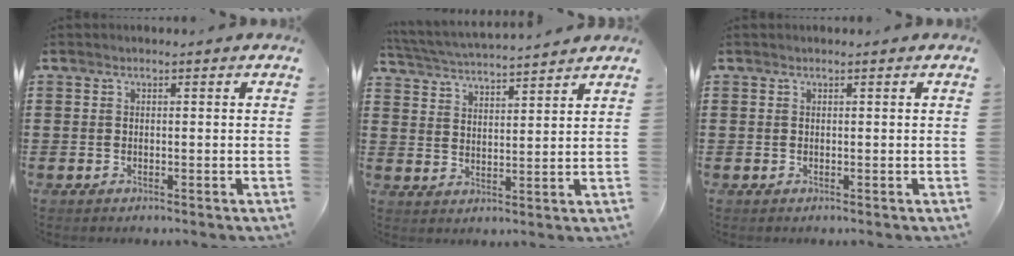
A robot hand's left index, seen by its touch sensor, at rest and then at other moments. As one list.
[{"total": 4.2, "force": [4.1, -0.3, 0.7], "torque": [-0.034, -0.027, 0.069]}, {"total": 0.0}]